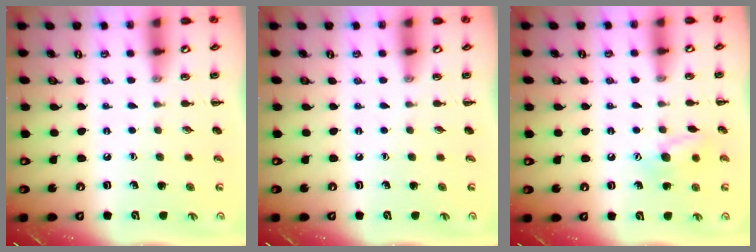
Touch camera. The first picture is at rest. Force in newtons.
{"total": 0.0}
{"total": 9.7, "press": 9.6, "slide": 0.7}